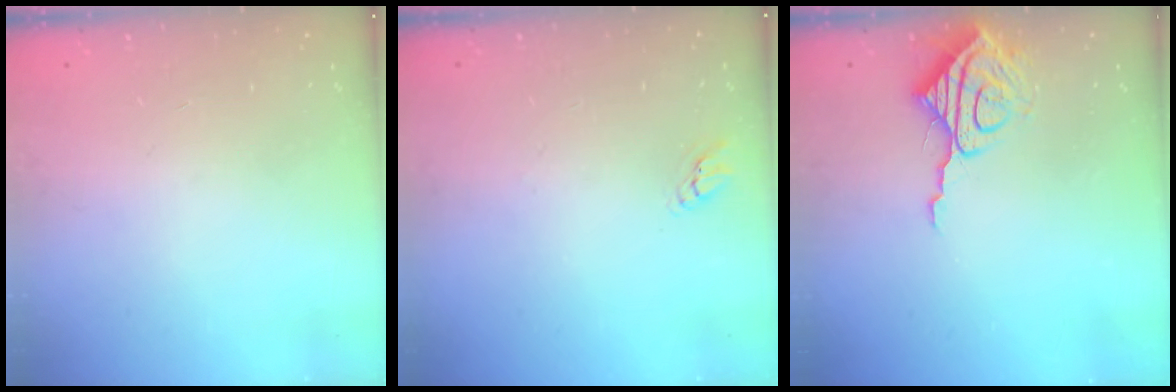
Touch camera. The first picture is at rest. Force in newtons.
{"total": 2.2, "press": 2.2, "slide": 0.1}
{"total": 11.0, "press": 11.0, "slide": 1.2}